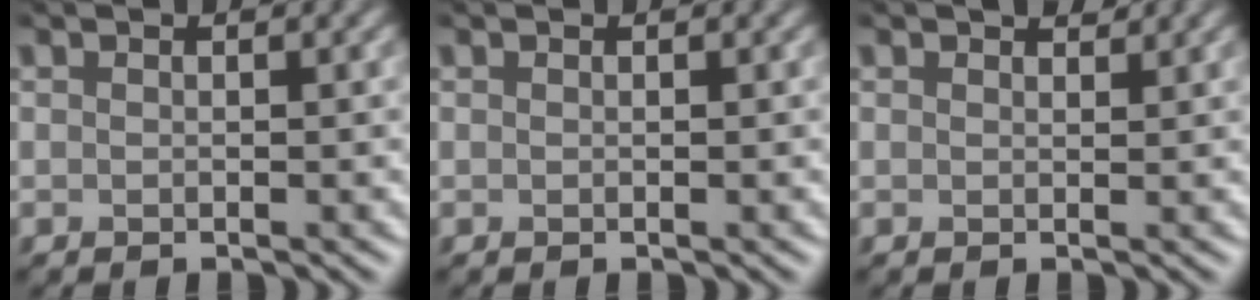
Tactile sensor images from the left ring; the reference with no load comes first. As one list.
[{"total": 0.0}, {"total": 1.2, "force": [1.1, 0.4, 0.5], "torque": [-0.008, -0.001, 0.016]}]